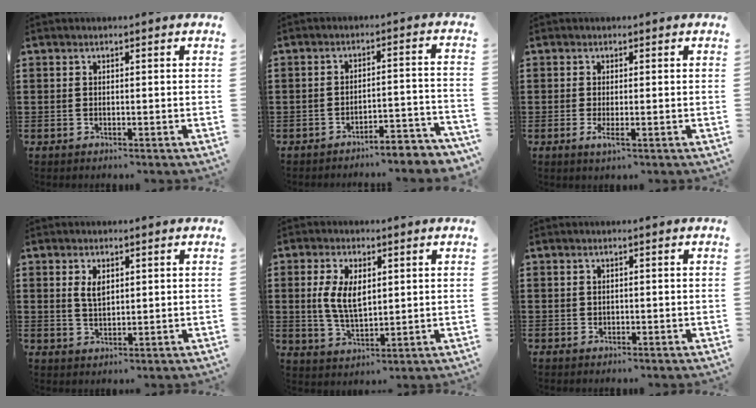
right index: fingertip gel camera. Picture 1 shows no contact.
{"total": 3.9, "force": [-3.7, -0.1, 1.1], "torque": [-0.023, -0.004, -0.078]}
{"total": 2.0, "force": [-0.6, 0.2, 1.9], "torque": [-0.041, -0.008, -0.013]}
{"total": 2.9, "force": [1.1, 1.5, 2.2], "torque": [-0.040, 0.002, 0.018]}
{"total": 6.6, "force": [1.1, 3.6, 5.4], "torque": [-0.118, 0.008, 0.017]}
{"total": 0.6, "force": [0.2, 0.5, 0.1], "torque": [-0.003, 0.004, 0.005]}